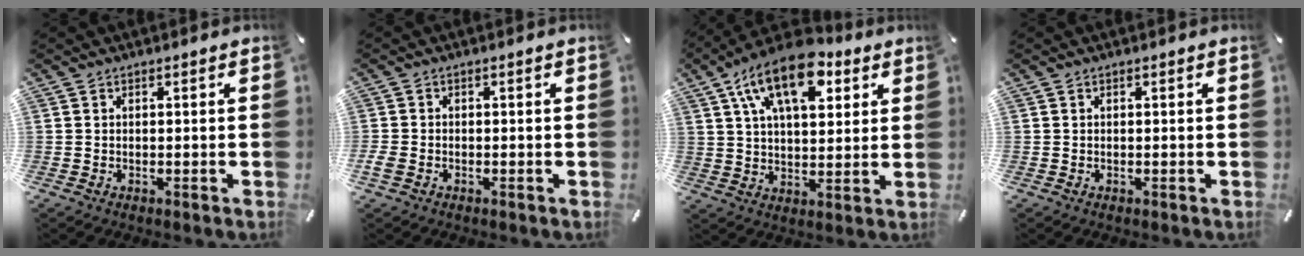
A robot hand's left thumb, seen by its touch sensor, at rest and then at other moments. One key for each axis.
{"total": 1.9, "fx": -0.9, "fy": 1.4, "fz": 1.0, "tx": -0.022, "ty": 0.000, "tz": -0.018}
{"total": 16.7, "fx": 8.4, "fy": 8.6, "fz": 11.6, "tx": -0.195, "ty": -0.021, "tz": 0.142}
{"total": 0.0}